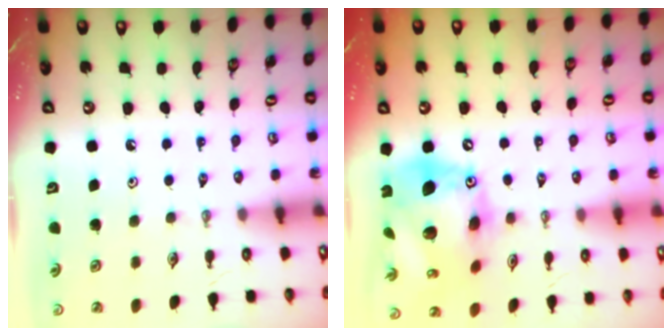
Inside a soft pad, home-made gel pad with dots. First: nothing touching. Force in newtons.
{"total": 21.2, "press": 21.1, "slide": 2.5}